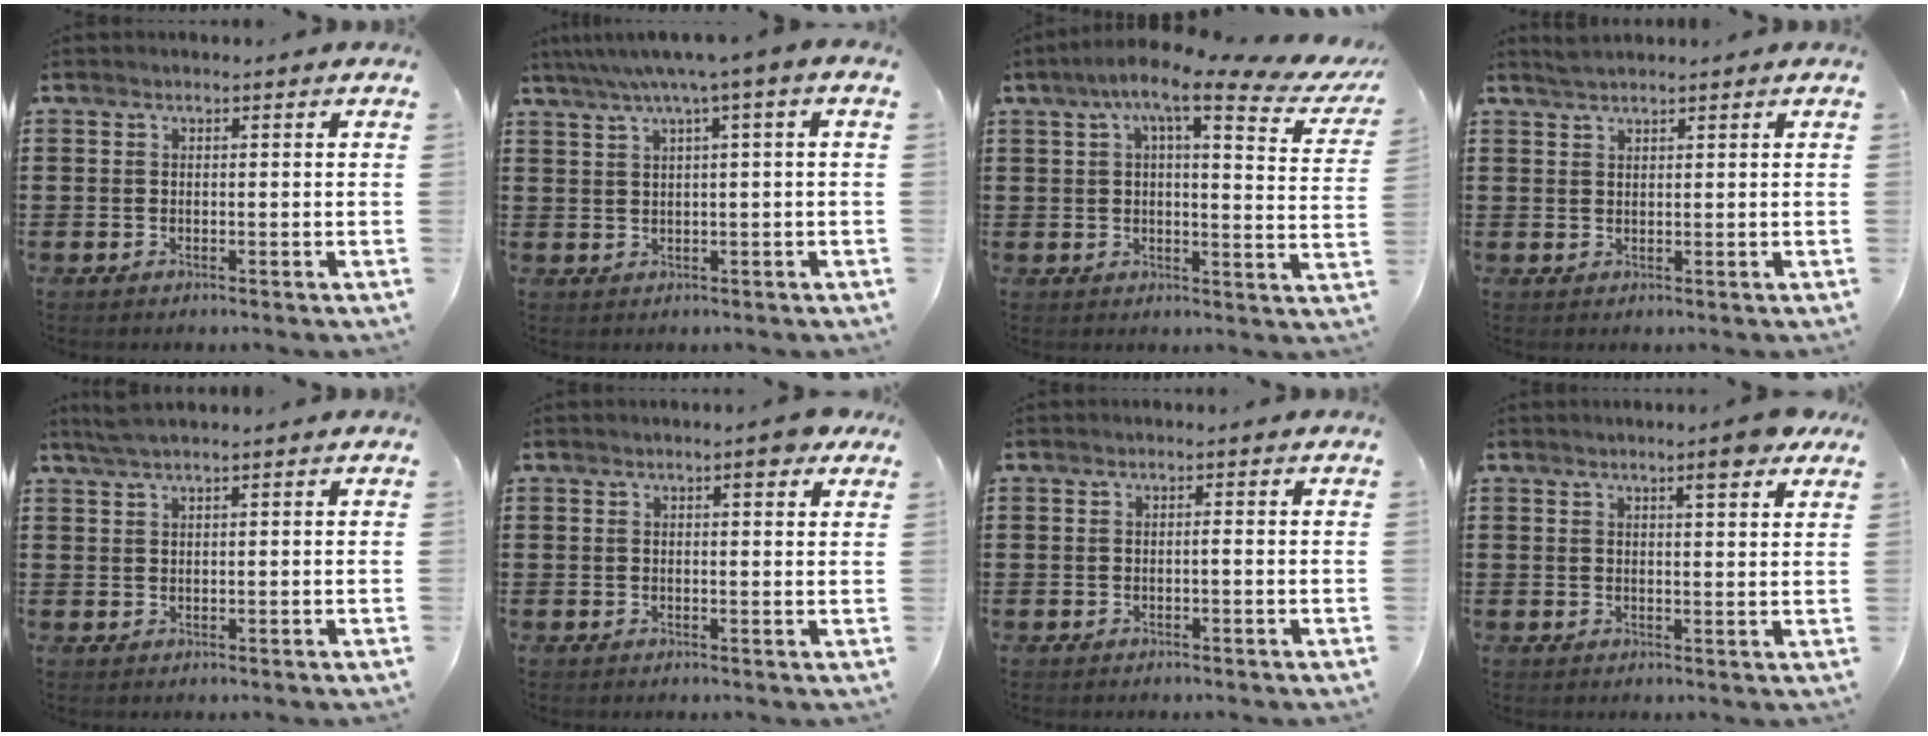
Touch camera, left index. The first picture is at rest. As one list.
[{"total": 4.0, "force": [1.3, -0.5, 3.8], "torque": [-0.074, -0.010, 0.017]}, {"total": 9.4, "force": [6.6, 1.2, 6.7], "torque": [-0.126, -0.025, 0.106]}, {"total": 1.7, "force": [1.6, 0.1, 0.6], "torque": [-0.014, 0.001, 0.030]}, {"total": 2.2, "force": [1.7, 0.1, 1.3], "torque": [-0.028, 0.003, 0.032]}, {"total": 3.2, "force": [2.2, 0.6, 2.2], "torque": [-0.031, -0.005, 0.036]}, {"total": 0.6, "force": [-0.2, -0.1, 0.6], "torque": [-0.010, -0.003, -0.003]}, {"total": 5.0, "force": [3.9, 0.5, 3.0], "torque": [-0.044, -0.016, 0.064]}]